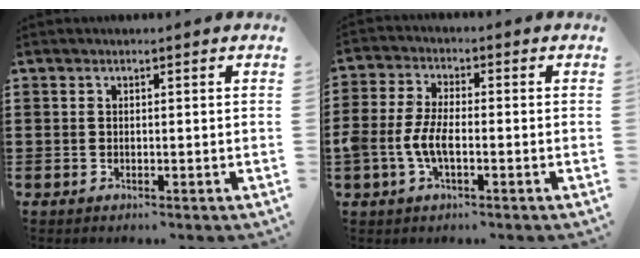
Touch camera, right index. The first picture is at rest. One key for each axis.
{"total": 5.5, "fx": -1.7, "fy": 2.5, "fz": 4.6, "tx": -0.113, "ty": -0.004, "tz": -0.040}